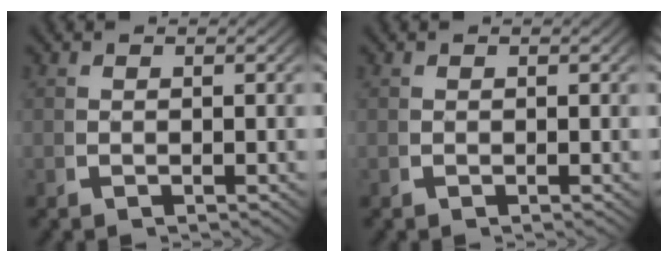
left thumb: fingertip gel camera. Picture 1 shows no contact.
{"total": 0.0}